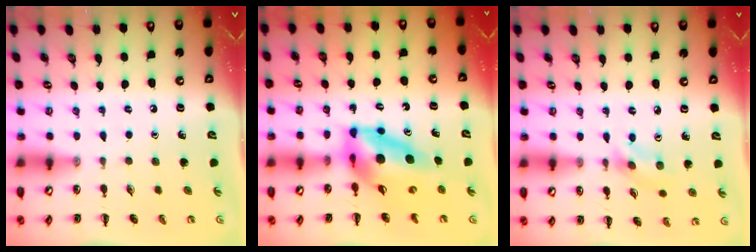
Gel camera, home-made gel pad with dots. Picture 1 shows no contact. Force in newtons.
{"total": 11.6, "press": 10.9, "slide": 3.9}
{"total": 3.1, "press": 3.0, "slide": 0.8}